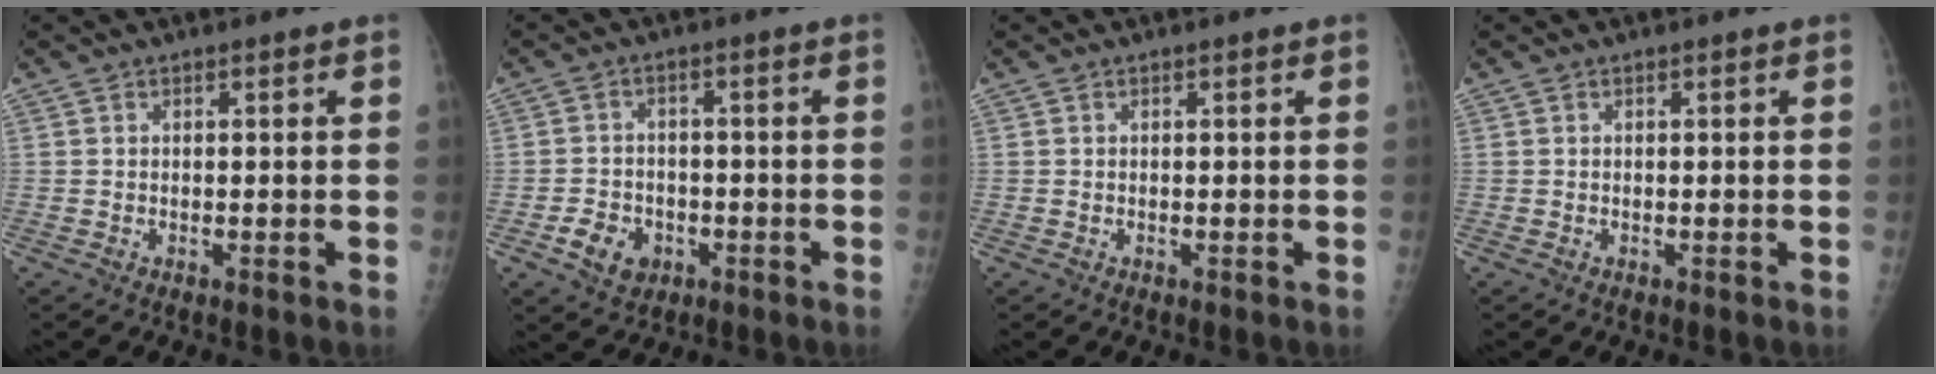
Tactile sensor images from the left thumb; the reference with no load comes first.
{"total": 6.2, "force": [-2.5, 4.8, 2.9], "torque": [-0.034, 0.014, -0.038]}
{"total": 0.0}
{"total": 0.0}